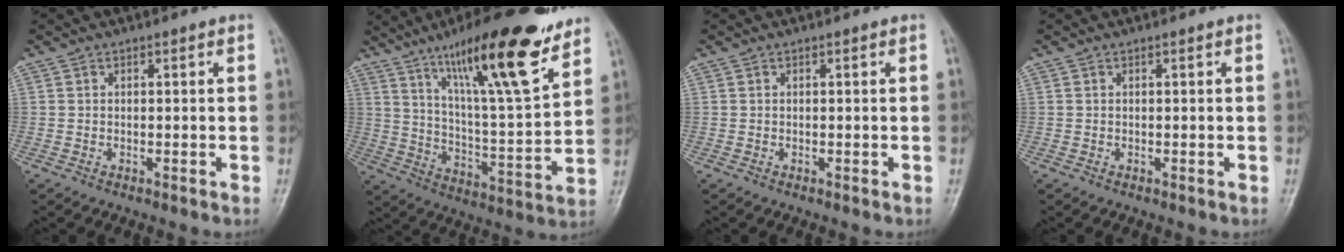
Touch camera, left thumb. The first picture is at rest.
{"total": 21.7, "force": [14.3, 4.0, 15.8], "torque": [-0.229, -0.065, 0.235]}
{"total": 0.0}
{"total": 0.0}